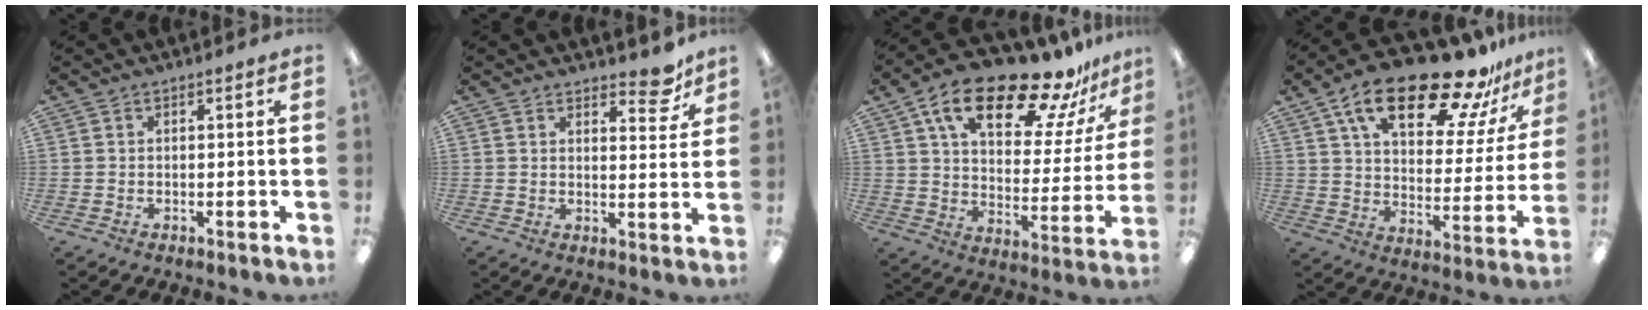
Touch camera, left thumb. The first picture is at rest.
{"total": 7.3, "force": [5.7, 3.0, 3.5], "torque": [-0.026, -0.035, 0.093]}
{"total": 22.9, "force": [15.8, 8.8, 14.0], "torque": [-0.231, -0.093, 0.266]}
{"total": 24.9, "force": [16.9, 9.4, 15.8], "torque": [-0.244, -0.102, 0.280]}